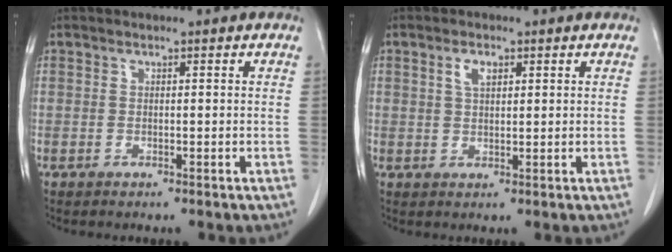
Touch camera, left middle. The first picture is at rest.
{"total": 2.5, "force": [1.2, 1.1, 1.9], "torque": [-0.039, 0.003, 0.024]}